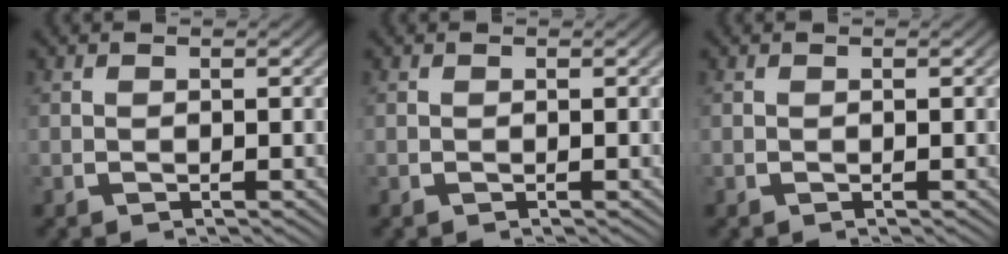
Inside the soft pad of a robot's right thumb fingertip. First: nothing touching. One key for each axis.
{"total": 0.0}
{"total": 0.0}